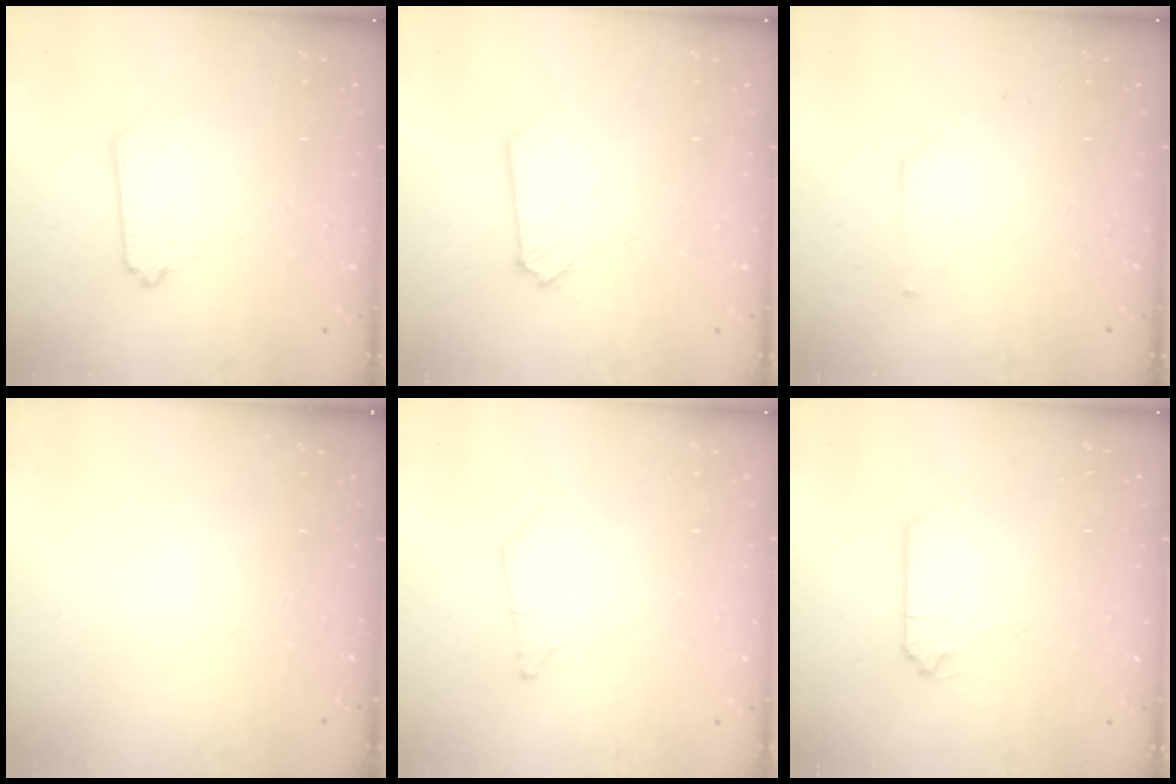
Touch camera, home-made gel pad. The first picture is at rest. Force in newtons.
{"total": 0.0}
{"total": 0.0}
{"total": 0.0}
{"total": 0.0}
{"total": 0.0}